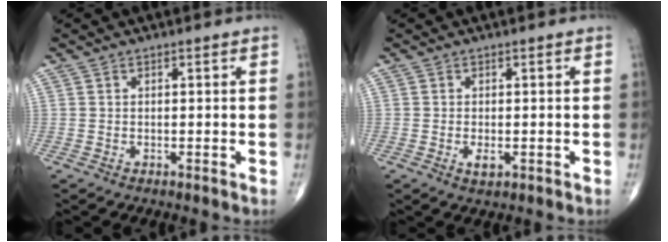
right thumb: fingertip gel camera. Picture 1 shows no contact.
{"total": 2.0, "force": [-0.5, 1.0, 1.7], "torque": [-0.030, -0.002, -0.008]}